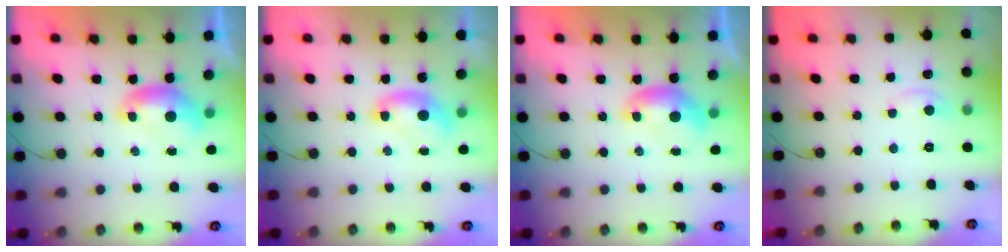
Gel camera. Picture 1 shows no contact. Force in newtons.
{"total": 1.6, "press": 1.4, "slide": 0.8}
{"total": 0.0}
{"total": 0.8, "press": 0.6, "slide": 0.6}